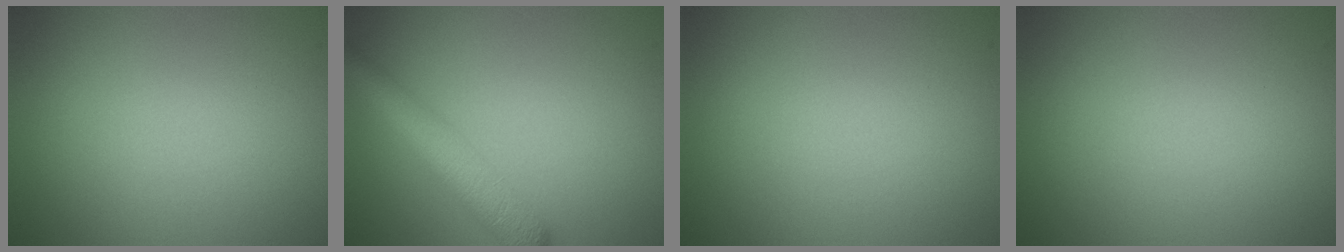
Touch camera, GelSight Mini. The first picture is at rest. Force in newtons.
{"total": 4.5, "press": 4.5, "slide": 0.2}
{"total": 0.0}
{"total": 0.0}